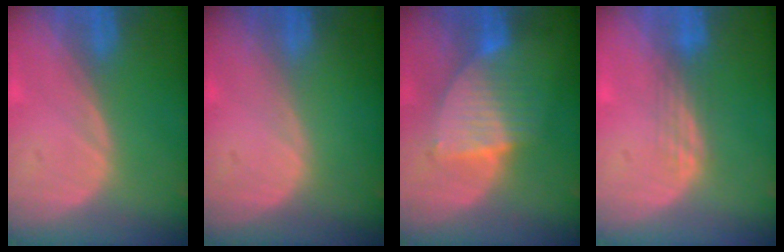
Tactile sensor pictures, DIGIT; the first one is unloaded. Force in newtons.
{"total": 0.0}
{"total": 6.3, "press": 6.3, "slide": 0.6}
{"total": 3.0, "press": 2.5, "slide": 1.6}